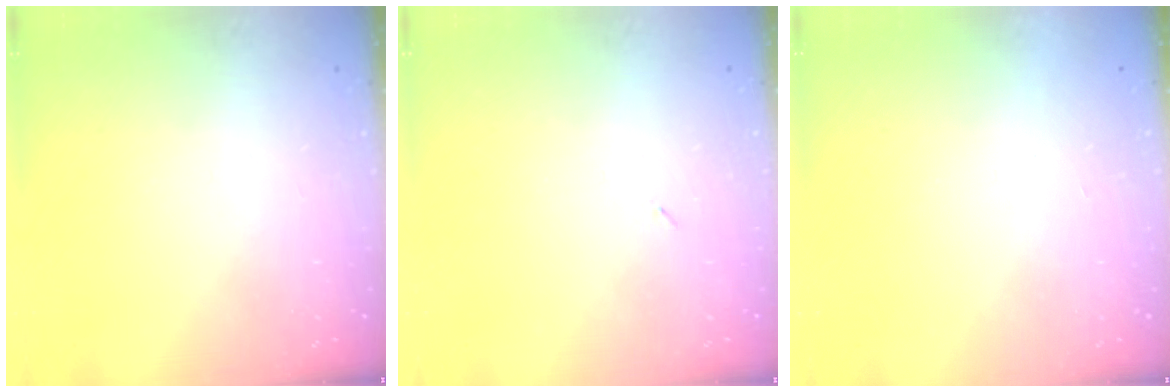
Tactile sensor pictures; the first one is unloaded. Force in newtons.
{"total": 2.2, "press": 2.1, "slide": 0.9}
{"total": 1.7, "press": 1.7, "slide": 0.1}